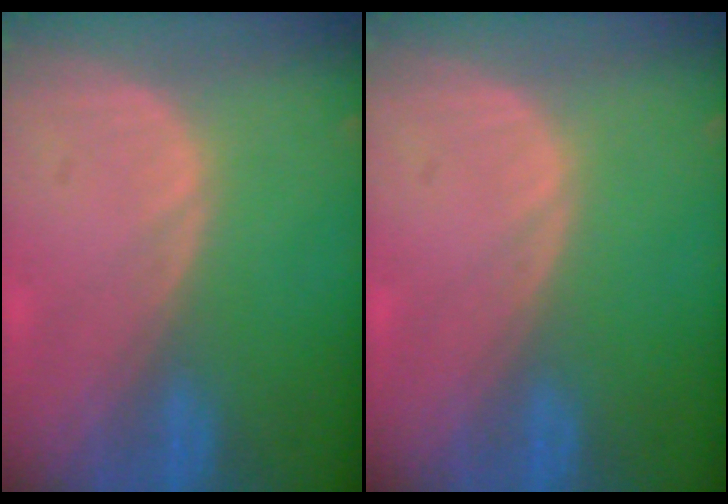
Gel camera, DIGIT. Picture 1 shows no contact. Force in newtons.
{"total": 0.0}